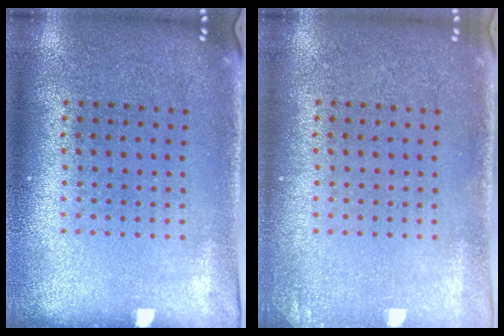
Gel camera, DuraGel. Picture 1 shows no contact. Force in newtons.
{"total": 0.9, "press": 0.9, "slide": 0.2}